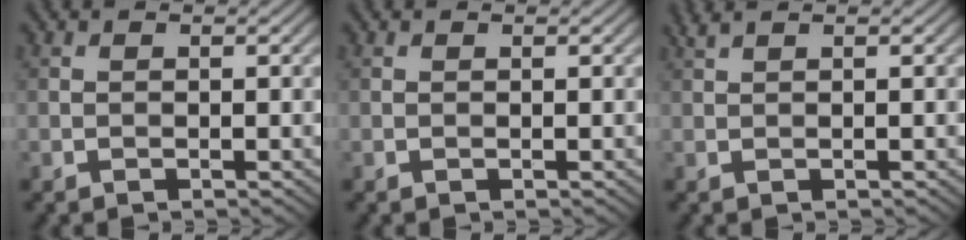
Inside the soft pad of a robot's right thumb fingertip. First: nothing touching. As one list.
[{"total": 0.0}, {"total": 1.4, "force": [1.0, 0.2, 1.0], "torque": [-0.026, 0.008, 0.018]}]